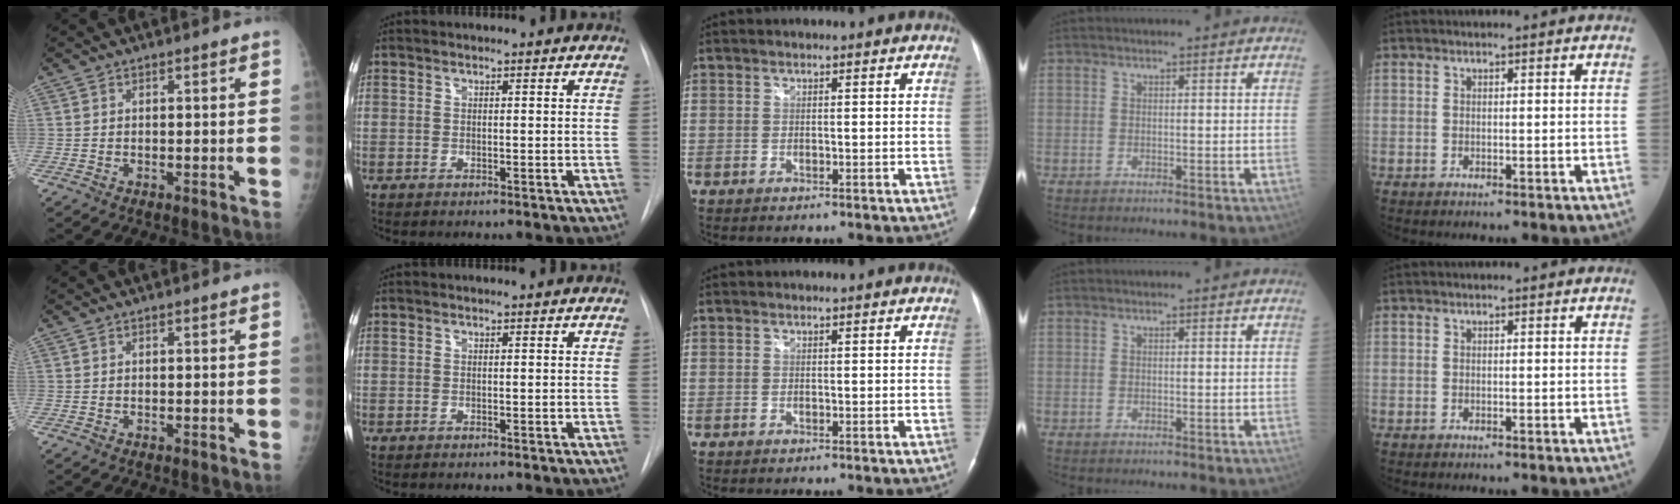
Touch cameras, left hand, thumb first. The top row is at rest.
{}